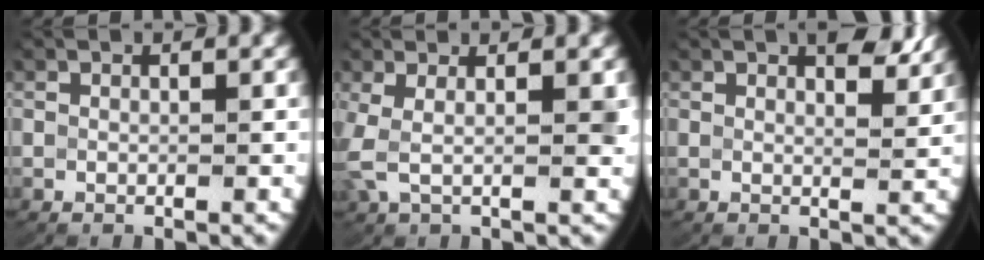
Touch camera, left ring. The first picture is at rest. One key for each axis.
{"total": 3.3, "fx": 0.5, "fy": 1.8, "fz": 2.8, "tx": -0.074, "ty": -0.009, "tz": 0.012}
{"total": 3.0, "fx": 2.2, "fy": 0.4, "fz": 2.0, "tx": -0.033, "ty": -0.009, "tz": 0.036}